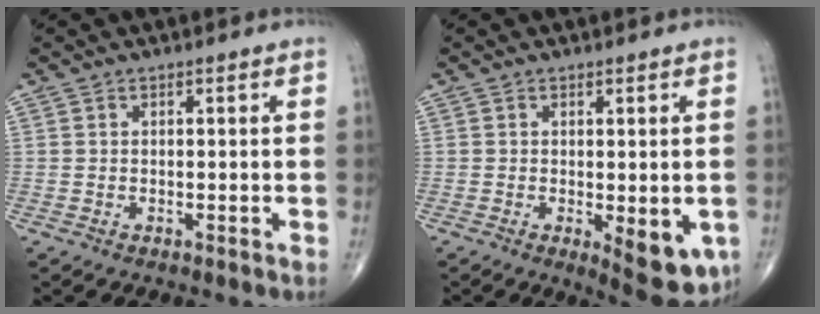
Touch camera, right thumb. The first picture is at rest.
{"total": 8.4, "force": [-2.2, 3.2, 7.4], "torque": [-0.079, -0.016, -0.022]}